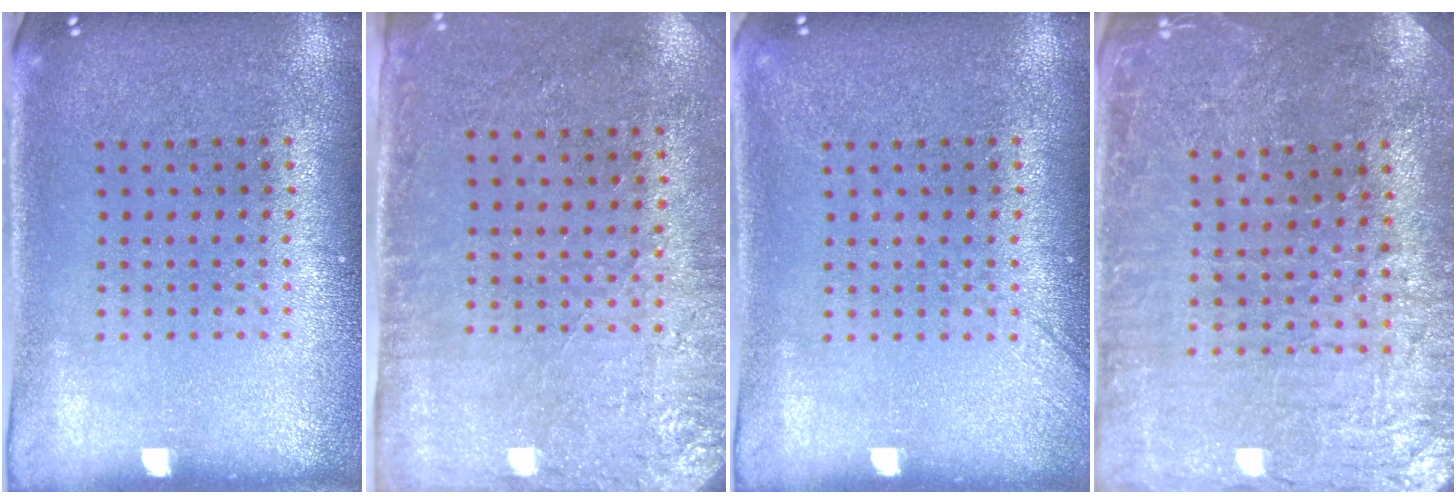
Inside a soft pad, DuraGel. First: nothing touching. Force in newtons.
{"total": 2.7, "press": 2.3, "slide": 1.5}
{"total": 1.2, "press": 1.2, "slide": 0.2}
{"total": 3.3, "press": 3.3, "slide": 0.3}